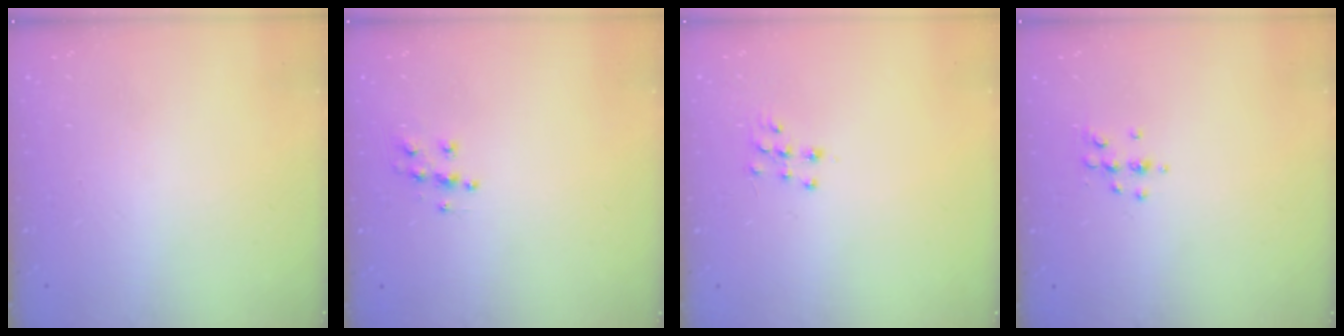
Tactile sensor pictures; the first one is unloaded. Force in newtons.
{"total": 6.2, "press": 6.2, "slide": 0.2}
{"total": 7.0, "press": 7.0, "slide": 0.3}
{"total": 5.0, "press": 4.8, "slide": 1.4}